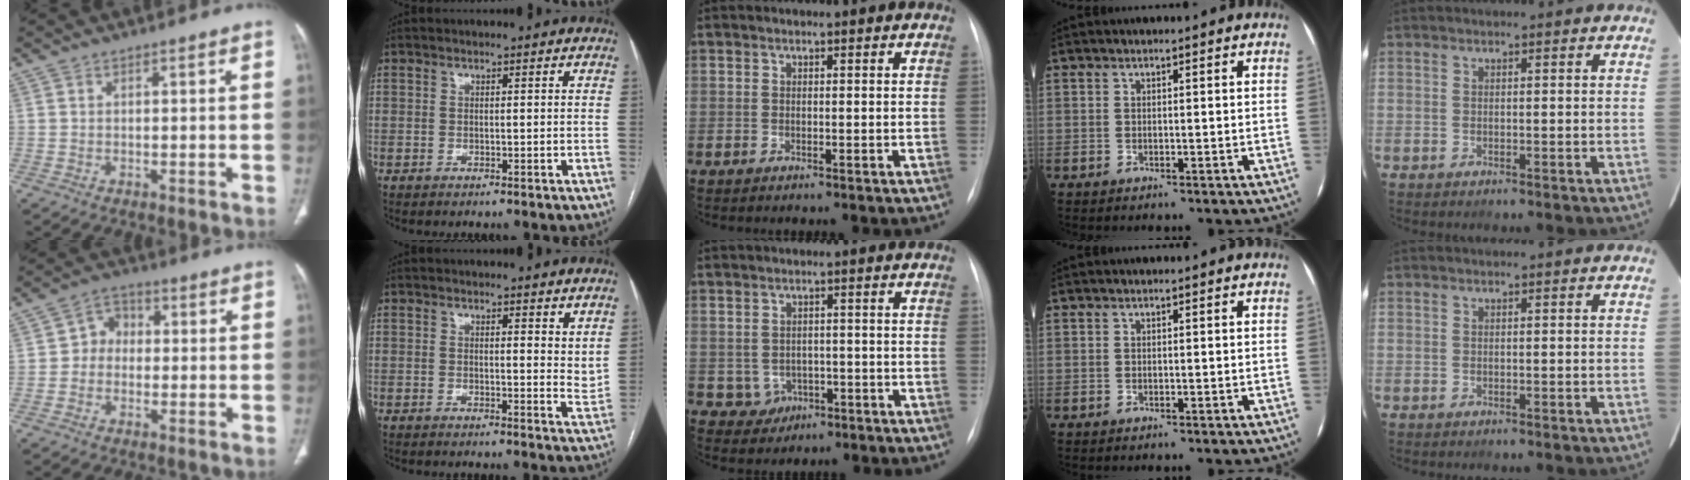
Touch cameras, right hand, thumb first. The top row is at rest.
{"thumb": {"total": 4.9, "force": [-0.3, 4.2, 2.5], "torque": [-0.018, 0.019, -0.018]}, "index": {"total": 4.8, "force": [3.9, 1.6, 2.4], "torque": [-0.023, -0.020, 0.043]}, "middle": {"total": 3.3, "force": [-1.1, 3.1, 0.6], "torque": [-0.005, 0.007, -0.006]}}